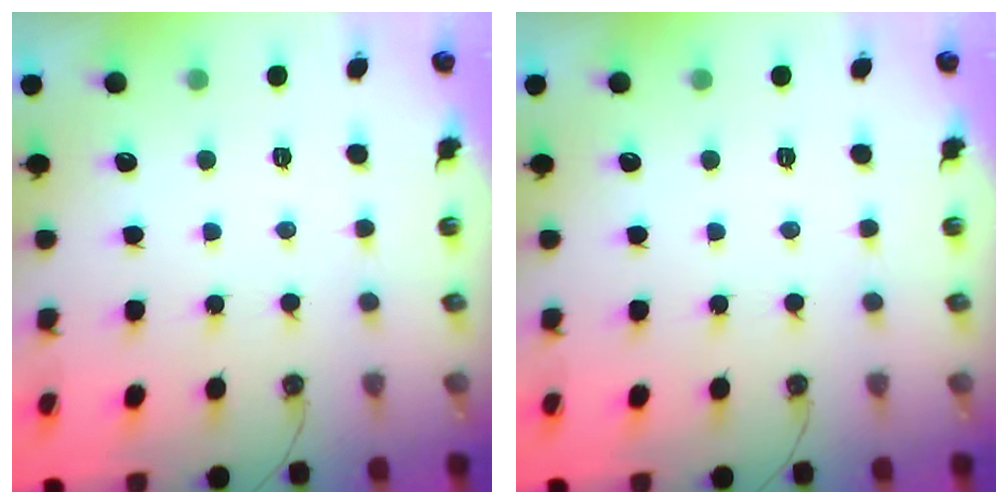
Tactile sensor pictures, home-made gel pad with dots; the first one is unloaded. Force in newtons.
{"total": 0.0}